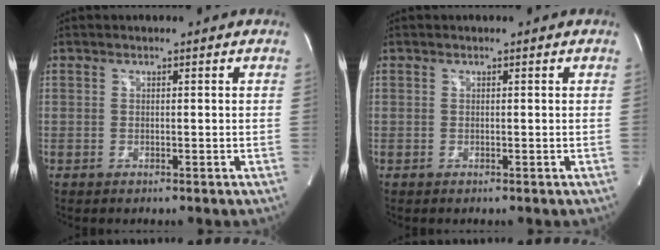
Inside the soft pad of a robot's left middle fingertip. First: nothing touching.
{"total": 0.0}